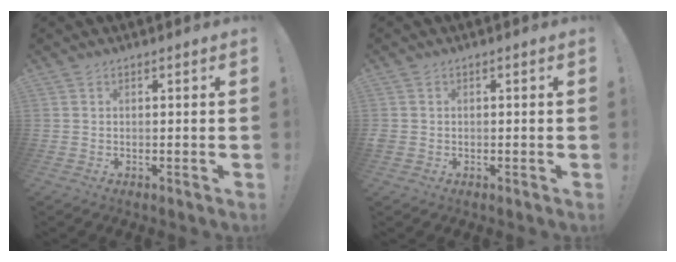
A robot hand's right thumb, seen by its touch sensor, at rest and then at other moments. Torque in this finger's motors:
{"motor_torque": [0.70, 0.89, 0.49, -0.02, 0.01]}